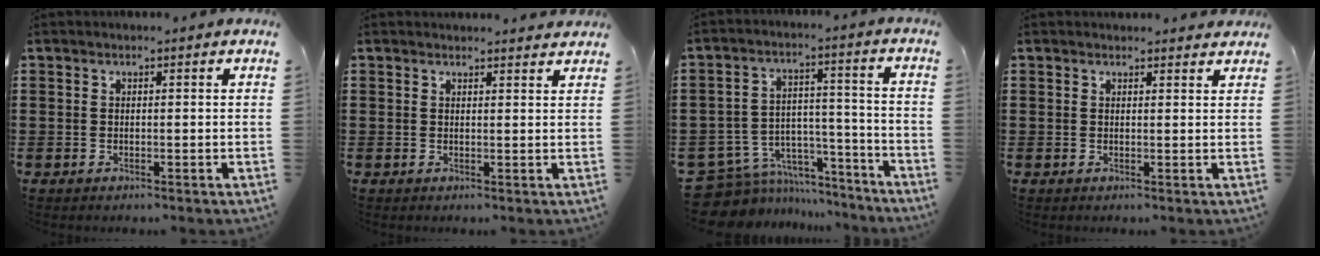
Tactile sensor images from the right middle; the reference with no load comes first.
{"total": 1.4, "force": [1.3, 0.1, -0.2], "torque": [0.007, -0.005, 0.025]}
{"total": 8.3, "force": [-6.9, 4.3, 1.8], "torque": [-0.054, 0.016, -0.134]}
{"total": 1.1, "force": [1.1, 0.3, -0.1], "torque": [0.014, -0.007, 0.019]}